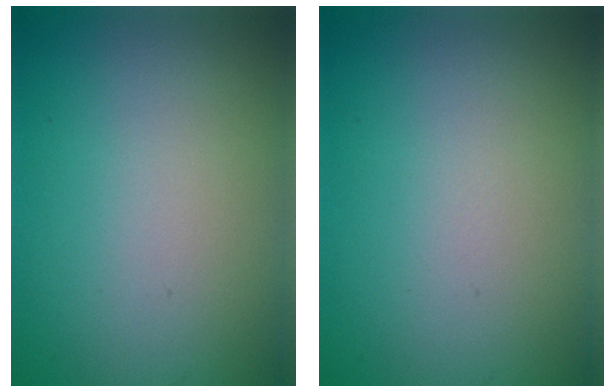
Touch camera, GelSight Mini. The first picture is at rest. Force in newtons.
{"total": 0.0}